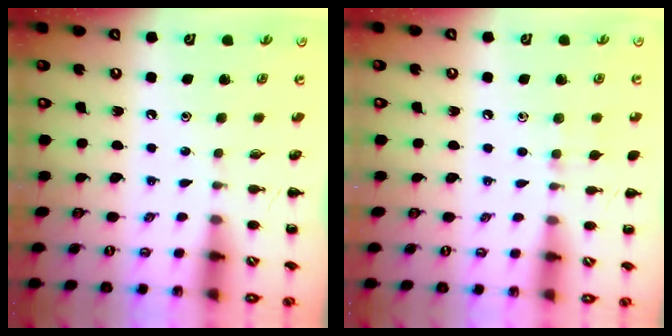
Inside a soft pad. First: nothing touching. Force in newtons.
{"total": 6.1, "press": 5.8, "slide": 1.9}